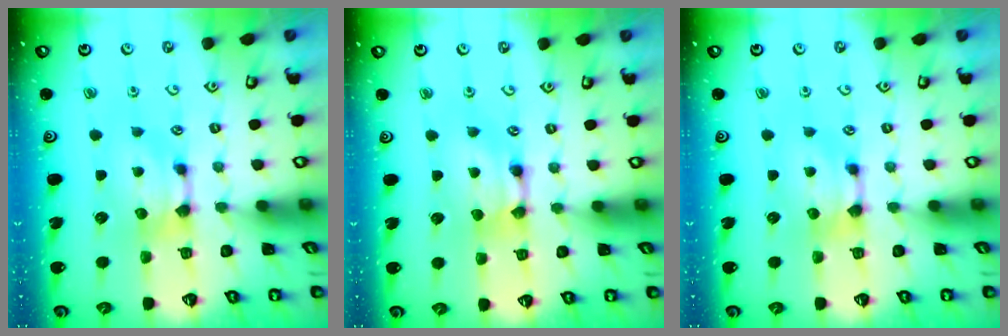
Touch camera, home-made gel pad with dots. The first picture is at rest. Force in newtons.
{"total": 2.0, "press": 2.0, "slide": 0.1}
{"total": 0.0}